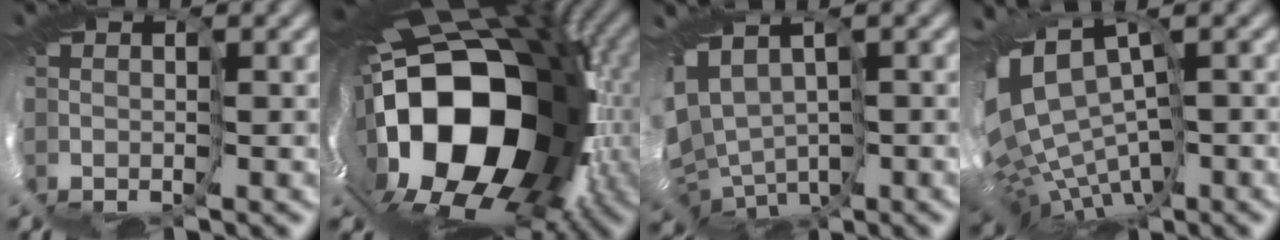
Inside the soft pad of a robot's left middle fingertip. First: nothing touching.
{"total": 16.8, "force": [-1.7, 10.2, 13.2], "torque": [-0.235, -0.026, -0.069]}
{"total": 6.1, "force": [-1.5, 3.9, 4.4], "torque": [-0.126, -0.006, 0.001]}
{"total": 7.5, "force": [-2.1, 2.7, 6.7], "torque": [-0.138, 0.005, 0.005]}